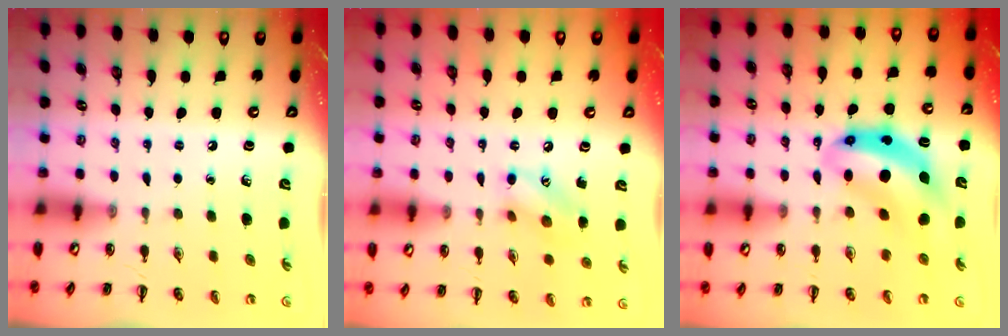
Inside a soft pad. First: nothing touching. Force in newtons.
{"total": 9.8, "press": 9.8, "slide": 0.3}
{"total": 10.0, "press": 9.6, "slide": 2.6}